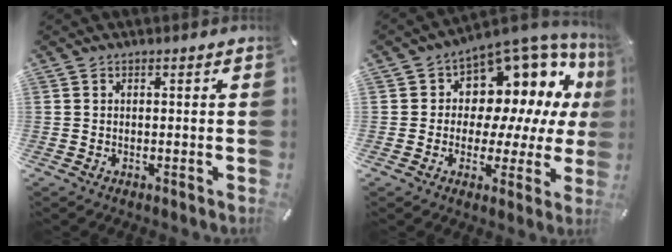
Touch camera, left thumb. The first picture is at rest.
{"total": 10.6, "force": [6.0, 7.4, 4.7], "torque": [-0.071, -0.077, 0.110]}